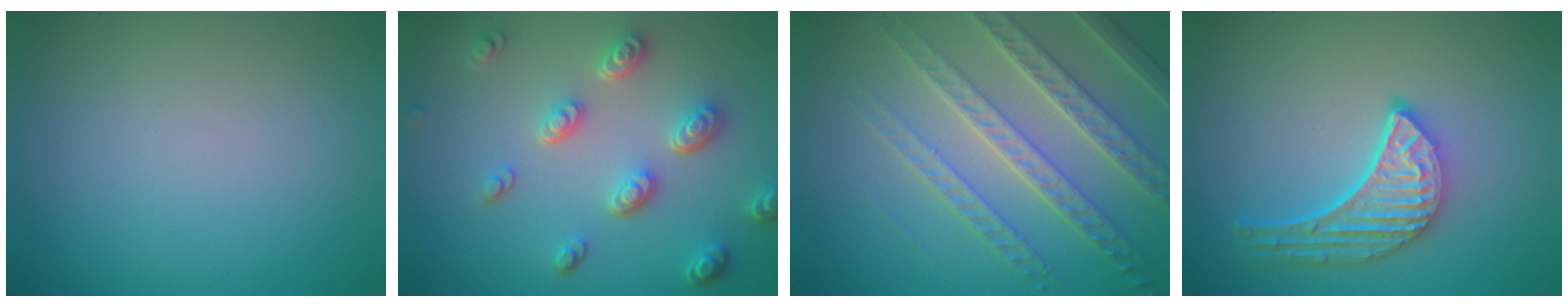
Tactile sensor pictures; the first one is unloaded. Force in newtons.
{"total": 4.7, "press": 3.6, "slide": 3.0}
{"total": 6.0, "press": 5.0, "slide": 3.3}
{"total": 5.1, "press": 3.9, "slide": 3.2}